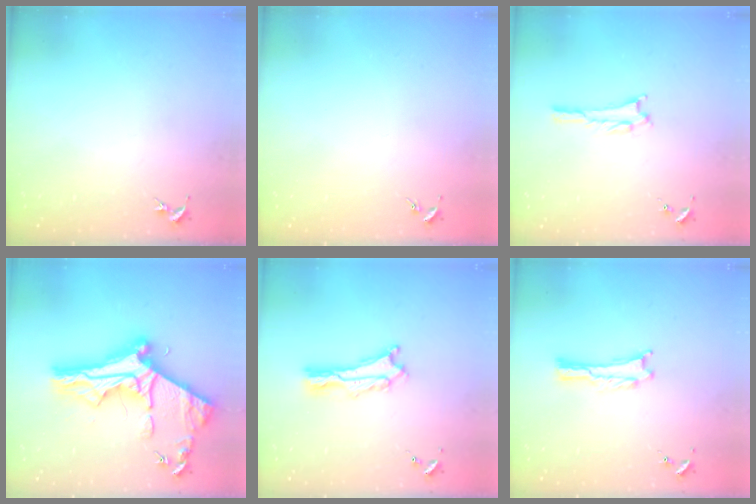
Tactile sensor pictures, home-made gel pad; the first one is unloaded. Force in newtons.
{"total": 0.0}
{"total": 1.1, "press": 1.0, "slide": 0.1}
{"total": 13.3, "press": 13.3, "slide": 1.2}
{"total": 2.0, "press": 2.0, "slide": 0.2}
{"total": 0.0}